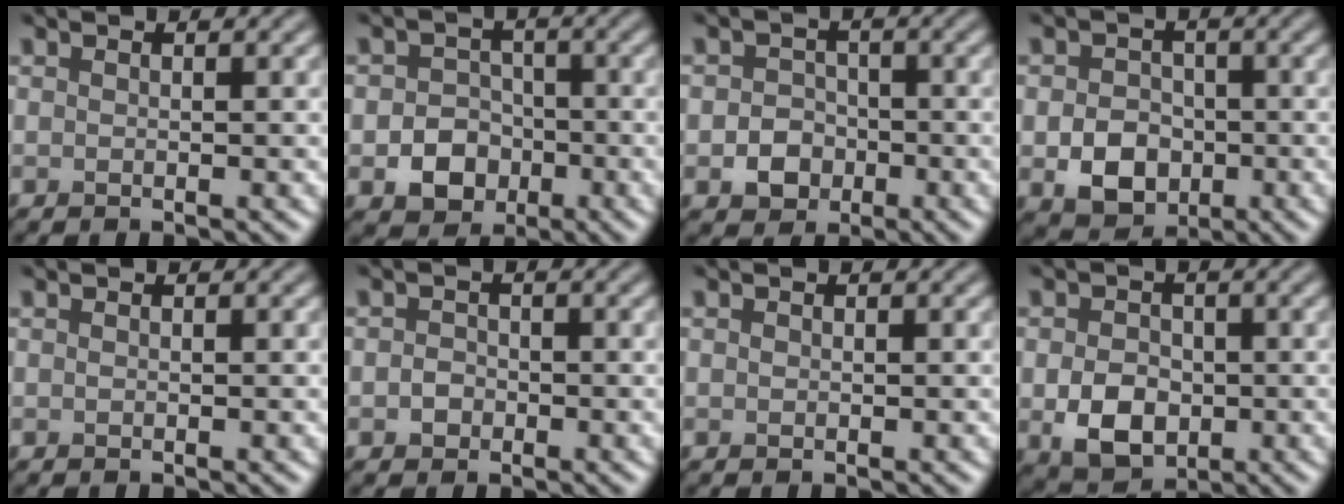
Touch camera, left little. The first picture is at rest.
{"total": 4.2, "force": [-1.4, 3.4, 1.8], "torque": [-0.011, -0.003, -0.032]}
{"total": 3.0, "force": [-0.9, 2.5, 1.2], "torque": [-0.015, -0.001, -0.018]}
{"total": 4.9, "force": [-1.3, 3.8, 2.8], "torque": [-0.049, -0.006, -0.026]}
{"total": 0.0}
{"total": 1.3, "force": [-0.4, 1.2, 0.5], "torque": [-0.005, -0.003, -0.012]}
{"total": 0.0}
{"total": 5.2, "force": [-1.0, 3.8, 3.3], "torque": [-0.067, -0.011, -0.020]}